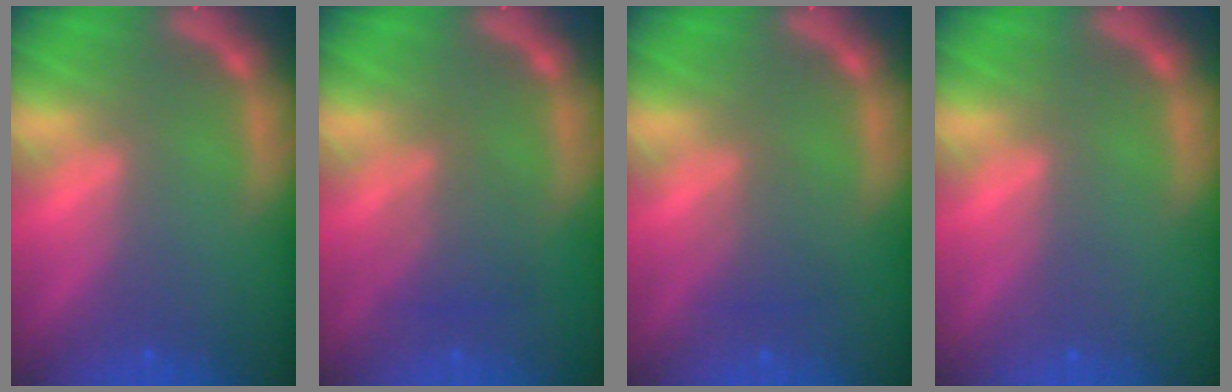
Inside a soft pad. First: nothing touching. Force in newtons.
{"total": 3.0}
{"total": 2.0}
{"total": 0.0}